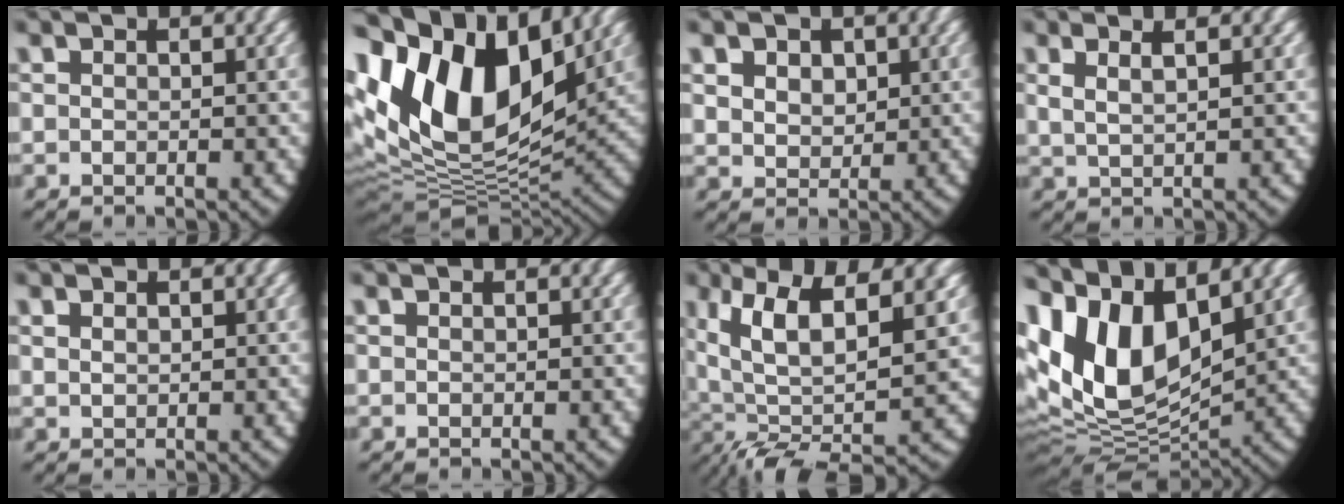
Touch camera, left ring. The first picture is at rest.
{"total": 19.2, "force": [3.3, 13.1, 13.7], "torque": [-0.287, -0.035, 0.069]}
{"total": 2.9, "force": [1.1, 2.3, 1.3], "torque": [-0.039, -0.022, 0.037]}
{"total": 2.5, "force": [1.4, 1.0, 1.9], "torque": [-0.034, 0.005, 0.026]}
{"total": 0.5, "force": [0.5, 0.2, 0.2], "torque": [-0.008, -0.010, 0.019]}
{"total": 0.0}
{"total": 11.0, "force": [0.2, 6.6, 8.8], "torque": [-0.177, -0.039, 0.028]}
{"total": 16.2, "force": [2.5, 12.2, 10.4], "torque": [-0.250, -0.044, 0.057]}